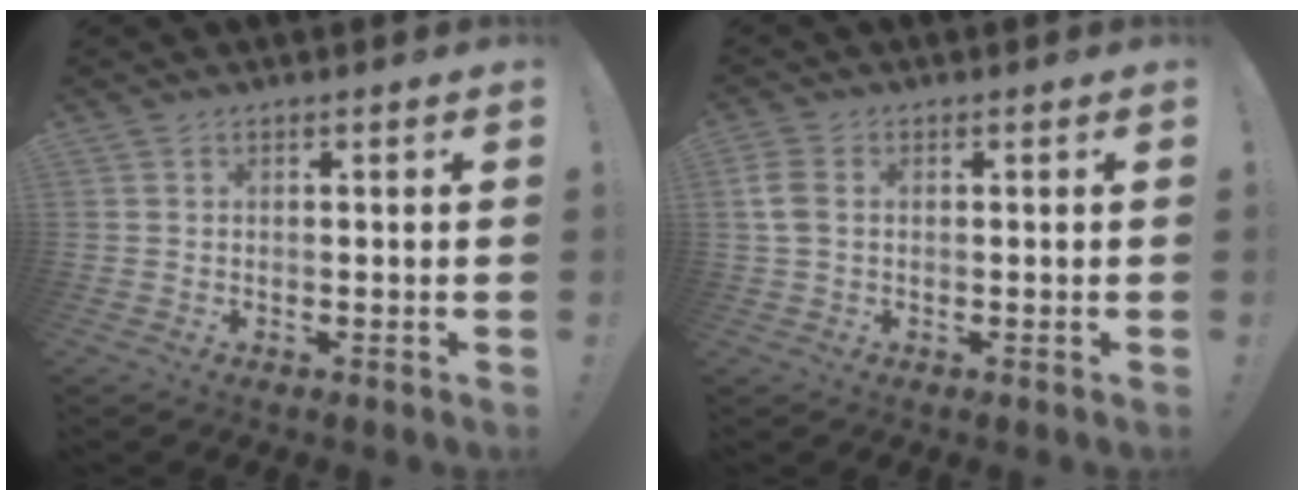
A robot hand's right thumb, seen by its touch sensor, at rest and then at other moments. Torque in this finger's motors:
{"motor_torque": [0.18, 0.67, 0.45, -0.11, 0.00]}